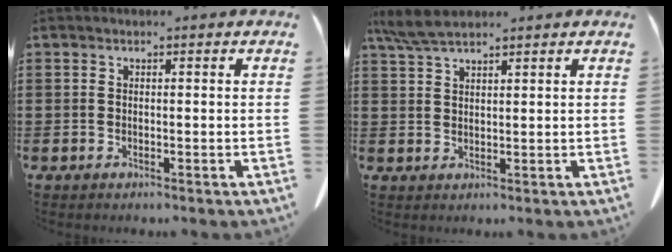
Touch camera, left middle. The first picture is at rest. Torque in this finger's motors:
{"motor_torque": [0.20, 0.19, 0.06, 0.06]}